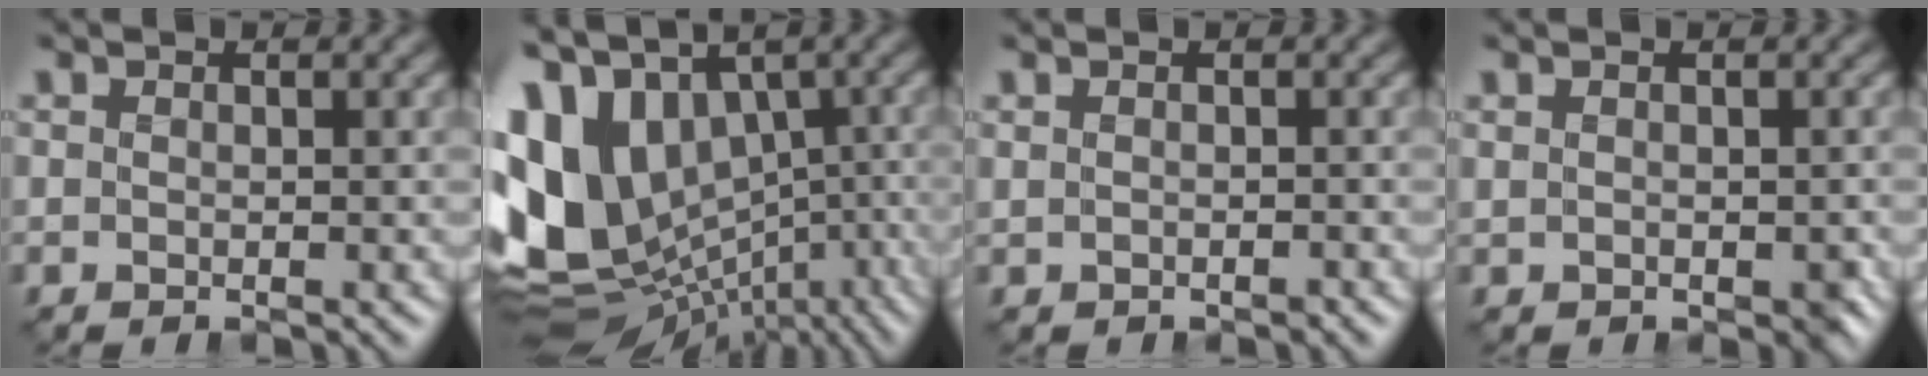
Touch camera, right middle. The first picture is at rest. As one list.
[{"total": 16.8, "force": [0.4, 11.2, 12.5], "torque": [-0.236, -0.002, 0.057]}, {"total": 0.9, "force": [-0.3, 0.6, 0.5], "torque": [-0.010, -0.004, -0.002]}, {"total": 2.1, "force": [-0.2, 1.4, 1.5], "torque": [-0.029, -0.008, 0.003]}]